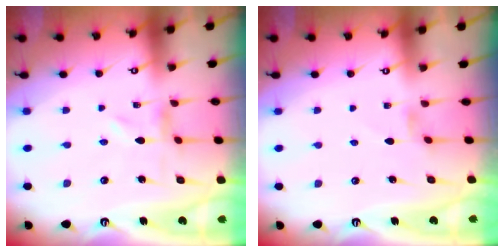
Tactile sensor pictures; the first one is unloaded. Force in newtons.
{"total": 1.7, "press": 1.7, "slide": 0.3}